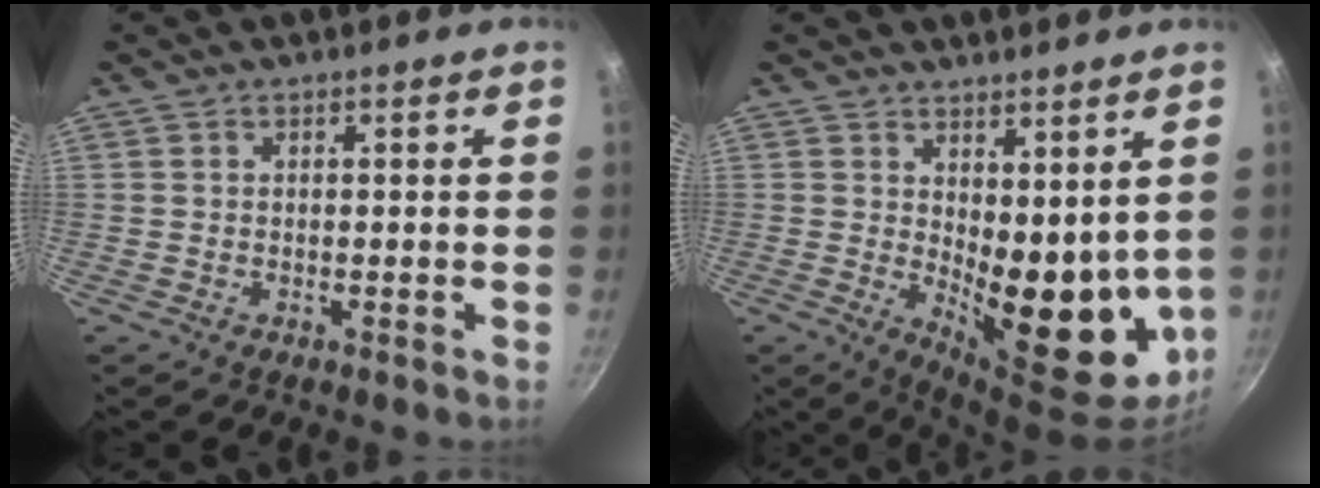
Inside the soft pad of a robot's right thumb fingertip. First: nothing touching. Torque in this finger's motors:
{"motor_torque": [-0.84, 1.40, 1.49, 0.26, 0.16]}